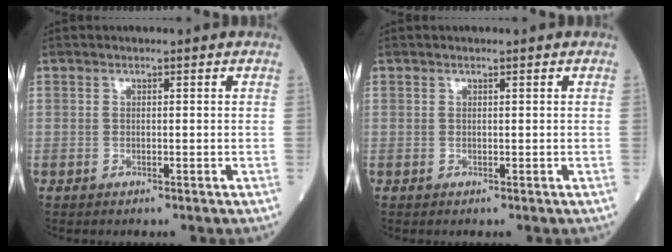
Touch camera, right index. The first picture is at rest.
{"total": 0.0}